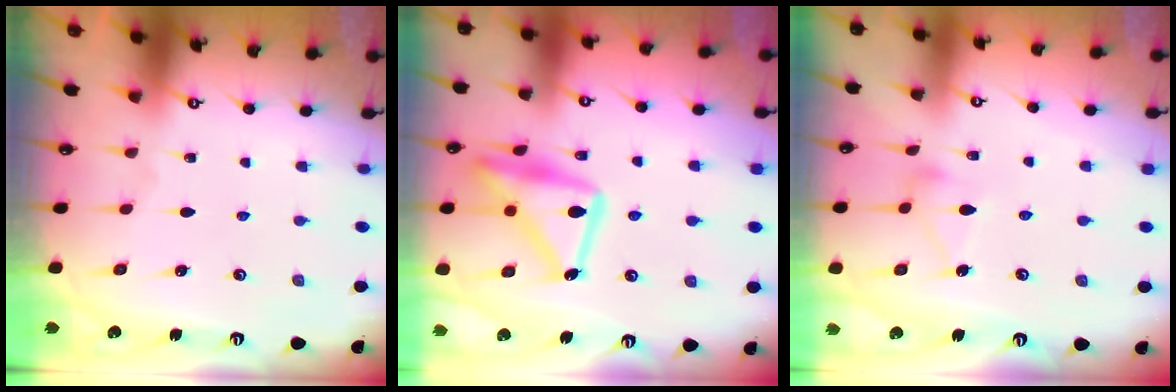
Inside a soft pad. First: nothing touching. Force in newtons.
{"total": 19.0, "press": 19.0, "slide": 1.4}
{"total": 8.8, "press": 8.8, "slide": 0.5}